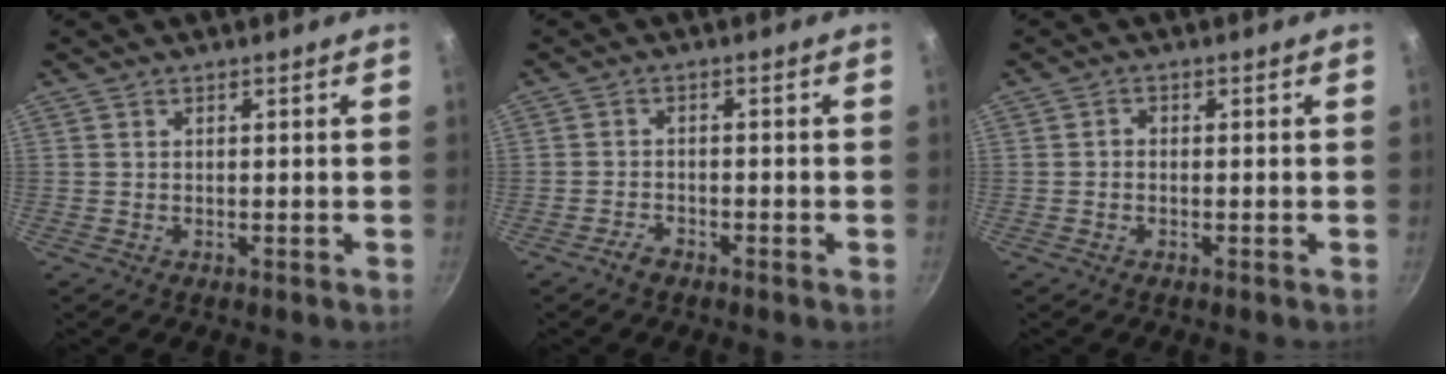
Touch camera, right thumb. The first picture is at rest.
{"total": 2.2, "force": [-1.8, 0.7, 1.0], "torque": [-0.024, 0.016, -0.032]}
{"total": 0.9, "force": [-0.3, 0.7, 0.5], "torque": [-0.007, 0.005, -0.007]}